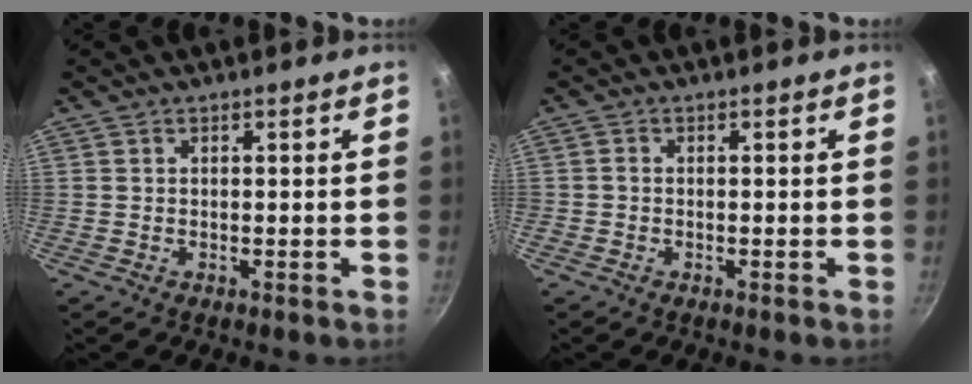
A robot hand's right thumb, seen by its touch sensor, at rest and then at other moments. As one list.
[{"total": 0.5, "force": [-0.3, 0.3, 0.3], "torque": [-0.012, 0.005, -0.007]}]